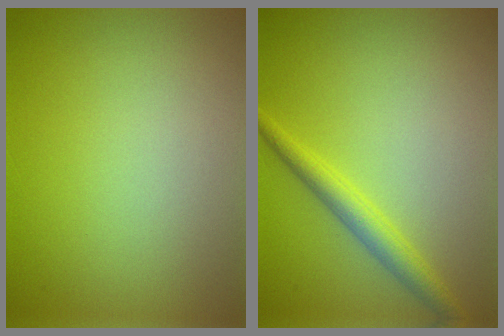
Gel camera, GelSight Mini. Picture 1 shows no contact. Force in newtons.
{"total": 2.6, "press": 2.6, "slide": 0.1}